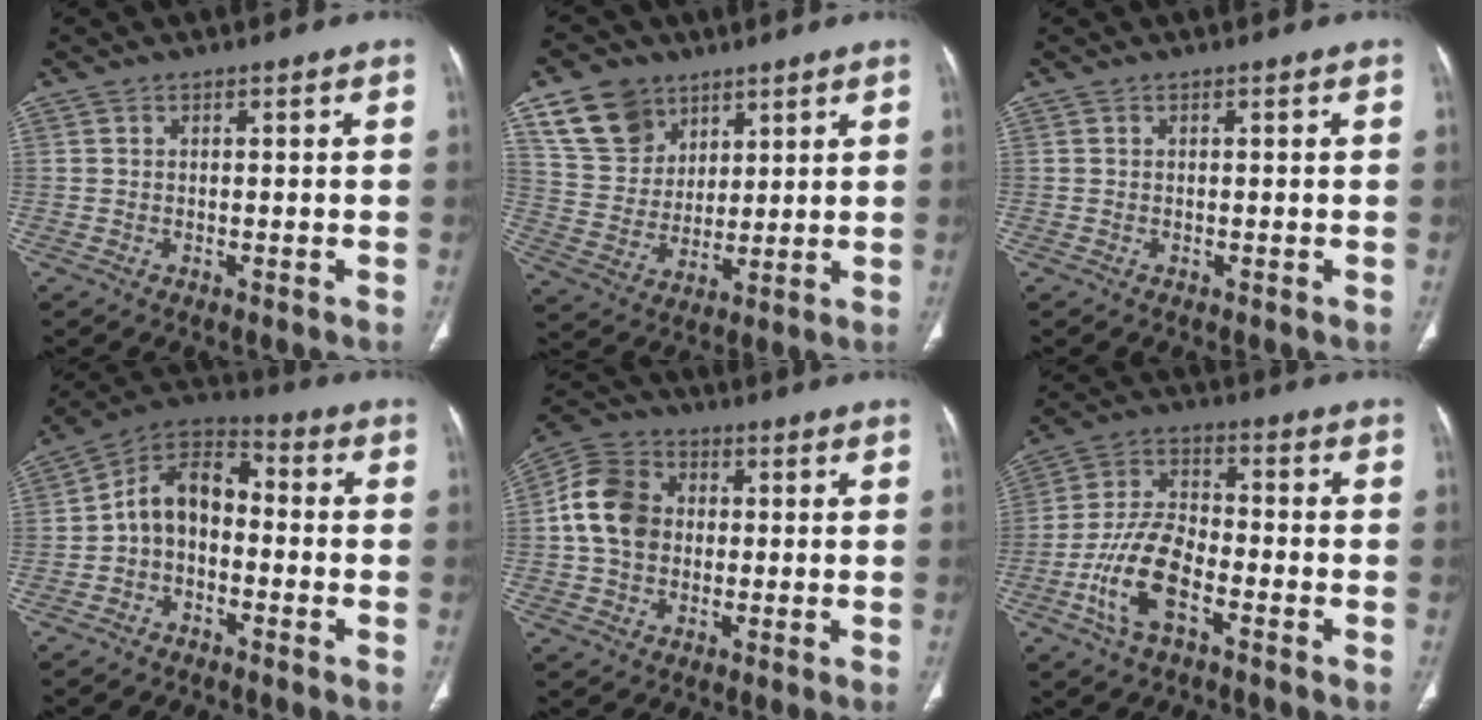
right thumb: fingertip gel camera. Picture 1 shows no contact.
{"total": 12.1, "force": [7.3, 8.9, 3.8], "torque": [-0.044, -0.027, 0.151]}
{"total": 0.0}
{"total": 10.0, "force": [-1.6, 6.9, 7.1], "torque": [-0.102, 0.045, -0.047]}
{"total": 10.9, "force": [0.4, 8.9, 6.3], "torque": [-0.101, 0.025, 0.000]}
{"total": 11.7, "force": [-5.0, 5.5, 9.0], "torque": [-0.185, 0.028, -0.096]}